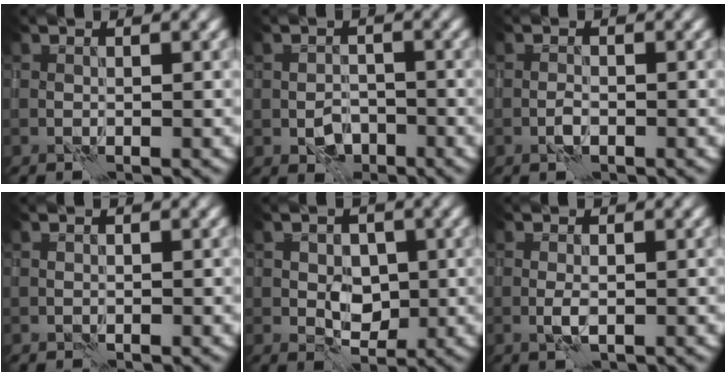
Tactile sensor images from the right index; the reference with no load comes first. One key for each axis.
{"total": 2.2, "fx": -1.0, "fy": 1.6, "fz": 1.2, "tx": -0.015, "ty": 0.001, "tz": -0.017}
{"total": 0.7, "fx": -0.3, "fy": 0.3, "fz": 0.5, "tx": -0.008, "ty": 0.001, "tz": -0.008}
{"total": 0.0}
{"total": 2.9, "fx": 0.1, "fy": 2.3, "fz": 1.7, "tx": -0.021, "ty": -0.004, "tz": 0.004}
{"total": 1.2, "fx": -0.2, "fy": 0.5, "fz": 1.0, "tx": -0.021, "ty": -0.002, "tz": -0.004}